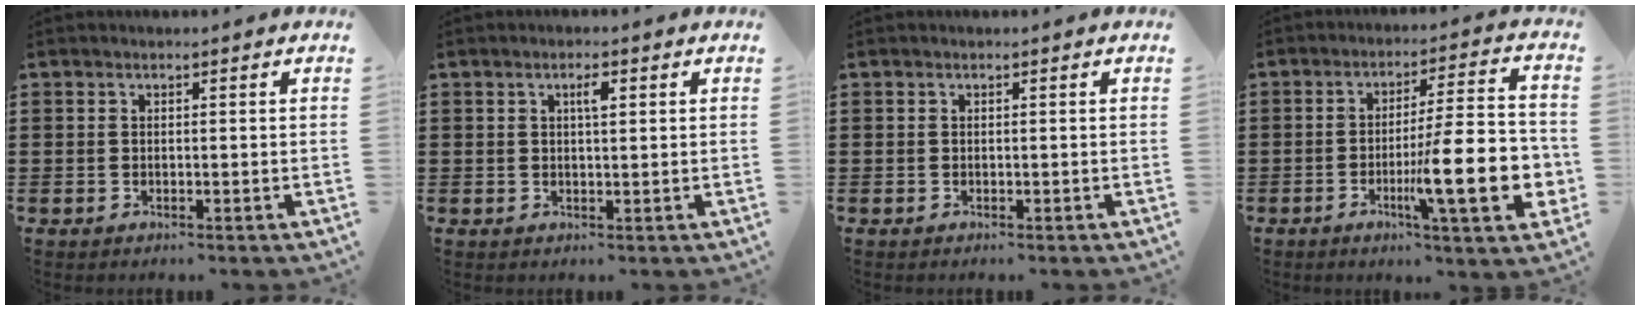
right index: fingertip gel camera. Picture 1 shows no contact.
{"total": 2.1, "force": [0.7, 0.6, 1.9], "torque": [-0.030, 0.003, 0.008]}
{"total": 0.0}
{"total": 15.7, "force": [-4.3, 3.2, 14.8], "torque": [-0.225, -0.005, -0.066]}